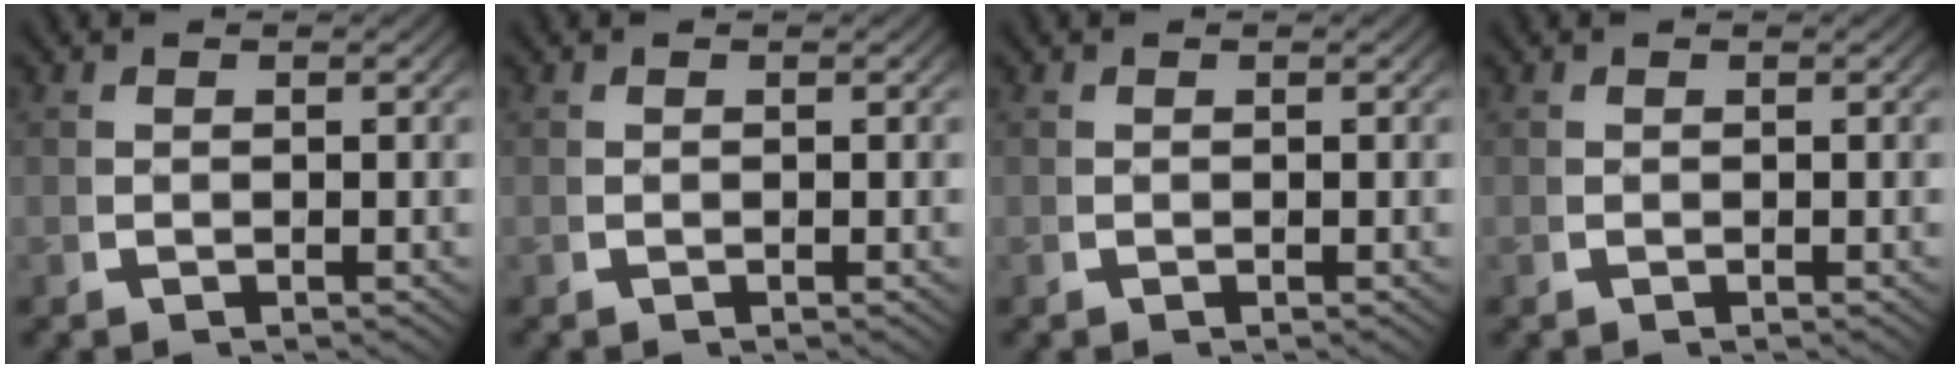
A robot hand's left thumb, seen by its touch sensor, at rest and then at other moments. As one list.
[{"total": 0.0}, {"total": 0.0}, {"total": 0.0}]